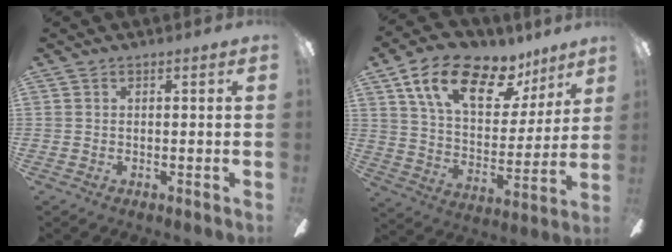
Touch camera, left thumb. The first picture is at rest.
{"total": 20.9, "force": [12.2, 10.2, 13.5], "torque": [-0.223, -0.056, 0.212]}